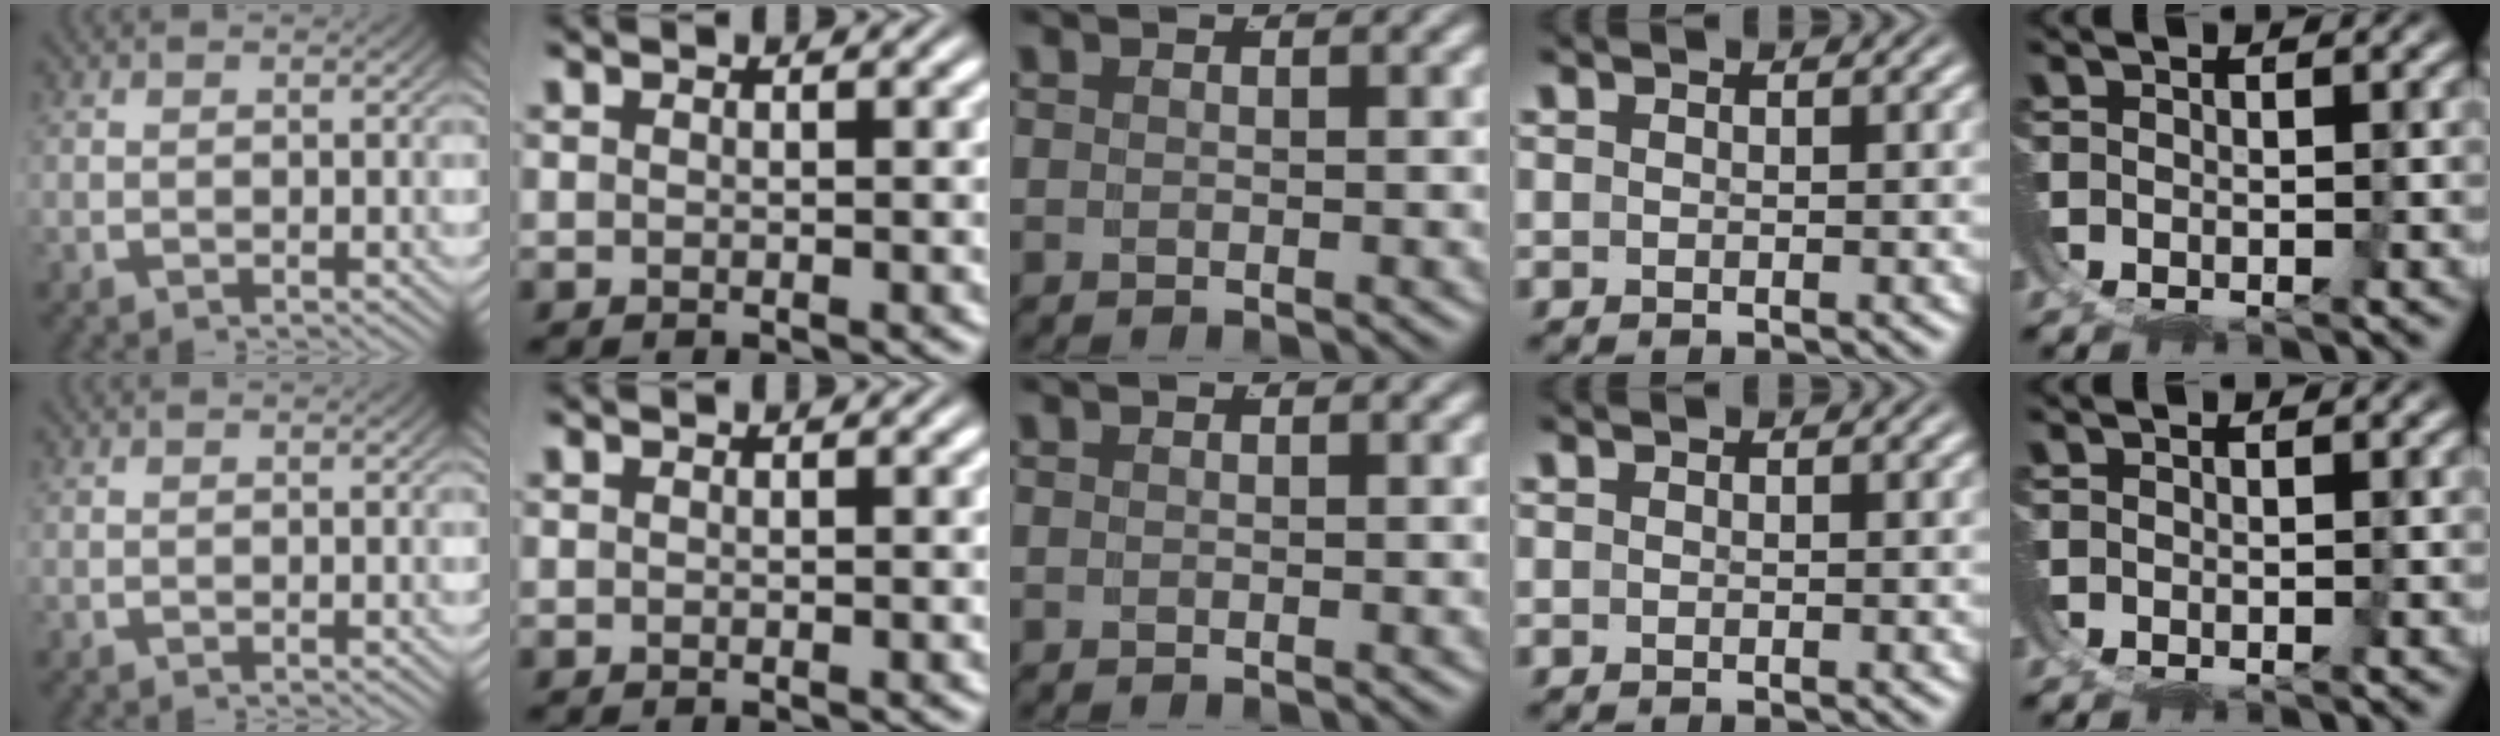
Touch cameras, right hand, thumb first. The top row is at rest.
{}